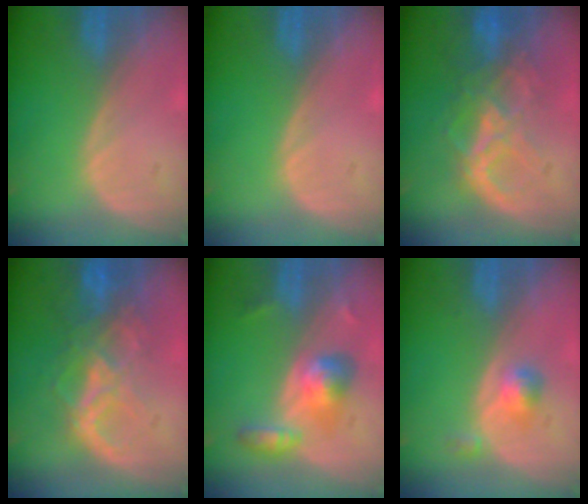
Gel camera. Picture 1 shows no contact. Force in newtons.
{"total": 0.0}
{"total": 8.9, "press": 7.7, "slide": 4.5}
{"total": 8.9, "press": 7.6, "slide": 4.6}
{"total": 5.7, "press": 5.7, "slide": 0.6}
{"total": 3.0, "press": 2.8, "slide": 1.2}